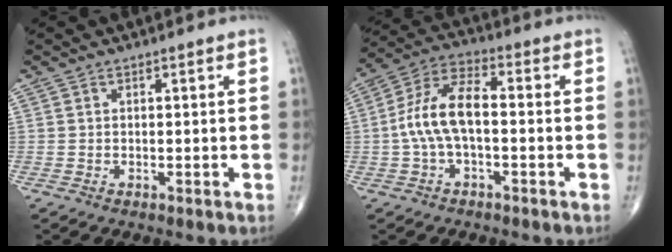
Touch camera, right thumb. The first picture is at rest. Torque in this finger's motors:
{"motor_torque": [0.33, 0.11, 1.01, -0.16, 0.36]}